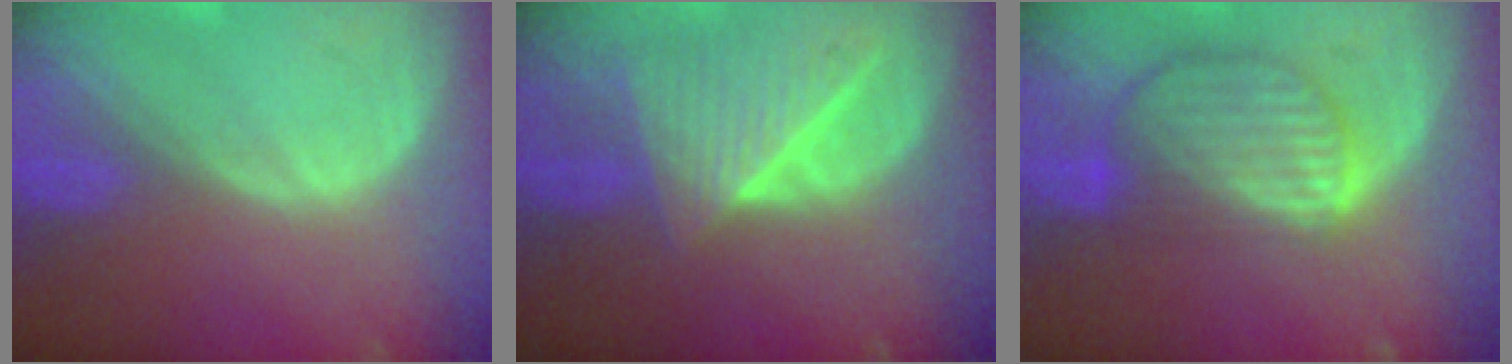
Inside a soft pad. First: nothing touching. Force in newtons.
{"total": 7.7, "press": 7.5, "slide": 2.0}
{"total": 8.9, "press": 7.7, "slide": 4.4}